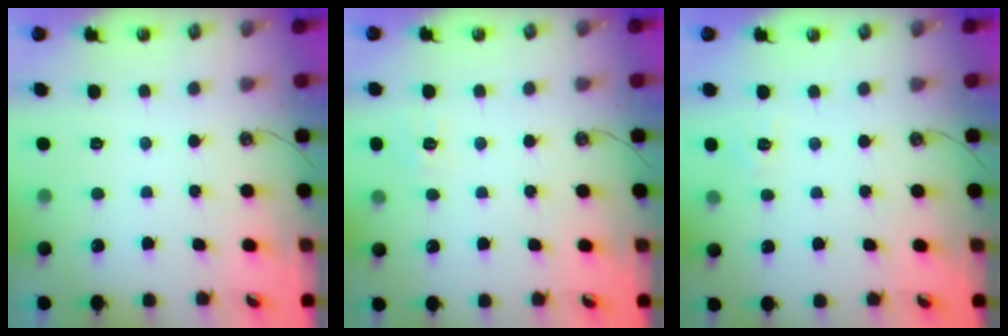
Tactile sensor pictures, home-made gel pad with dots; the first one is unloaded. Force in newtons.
{"total": 6.7, "press": 6.7, "slide": 0.6}
{"total": 2.8, "press": 2.8, "slide": 0.4}